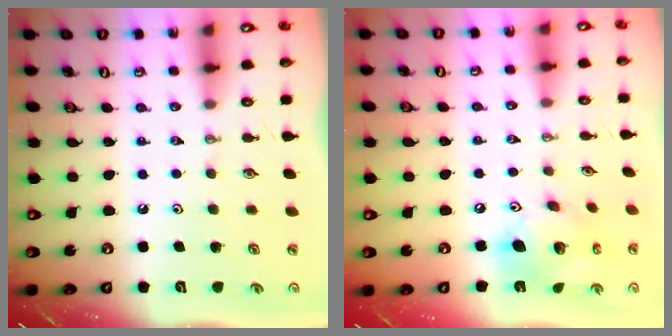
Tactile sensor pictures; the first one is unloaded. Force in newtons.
{"total": 16.8, "press": 16.4, "slide": 3.4}